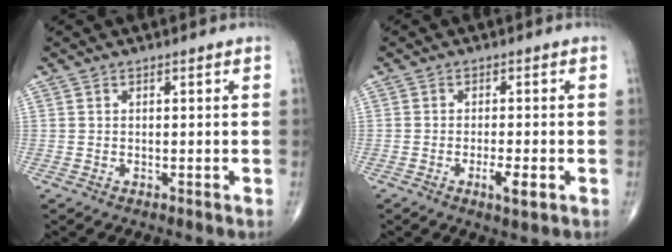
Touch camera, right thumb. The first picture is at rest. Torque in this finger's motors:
{"motor_torque": [0.85, 0.33, 0.04, -0.25, 0.14]}